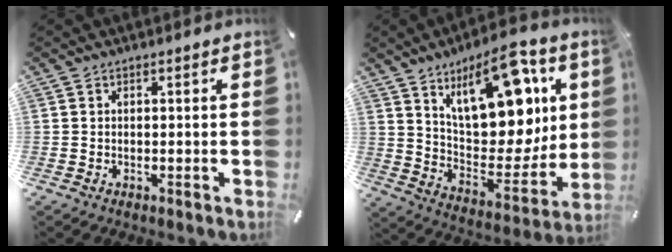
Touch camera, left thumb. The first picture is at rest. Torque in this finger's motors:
{"motor_torque": [2.52, 2.48, 0.66, -0.36, 0.24]}